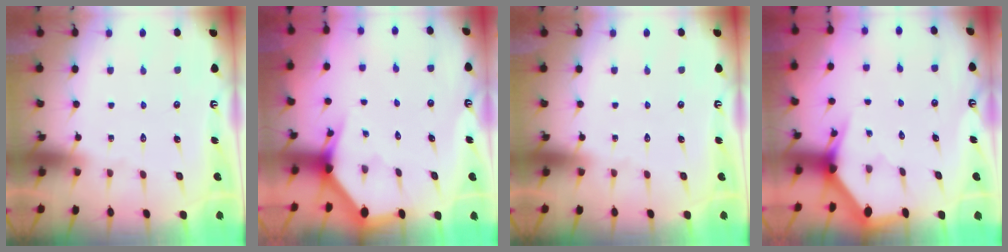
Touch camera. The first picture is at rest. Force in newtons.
{"total": 2.6, "press": 2.6, "slide": 0.2}
{"total": 0.0}
{"total": 3.0, "press": 3.0, "slide": 0.0}